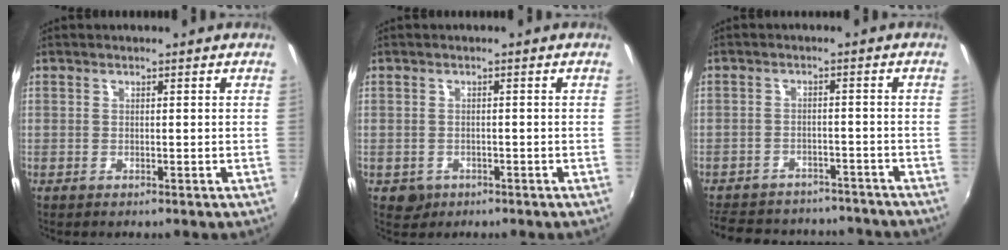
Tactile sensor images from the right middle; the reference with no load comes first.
{"total": 2.9, "force": [-1.1, 2.5, 0.8], "torque": [-0.022, -0.003, -0.011]}
{"total": 18.5, "force": [-15.7, 7.5, 6.4], "torque": [-0.146, 0.021, -0.203]}